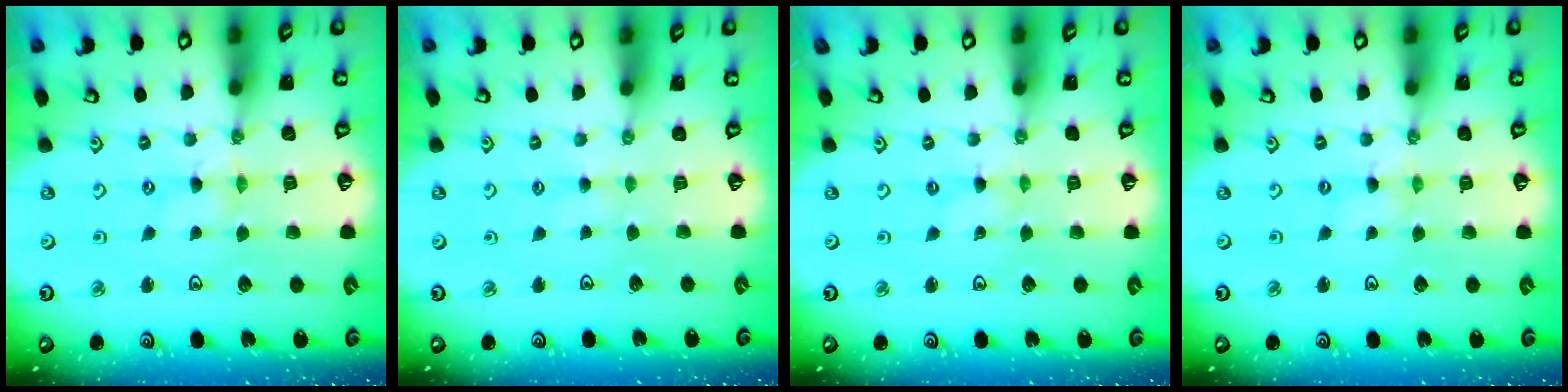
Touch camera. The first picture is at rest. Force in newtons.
{"total": 1.8, "press": 1.7, "slide": 0.3}
{"total": 0.0}
{"total": 0.0}